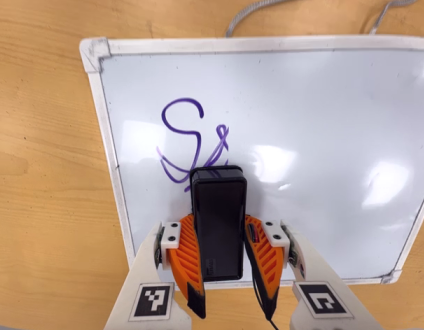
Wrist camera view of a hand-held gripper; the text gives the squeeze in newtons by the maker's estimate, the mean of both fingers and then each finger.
{"total": 13.4, "left": 13.1, "right": 13.8}